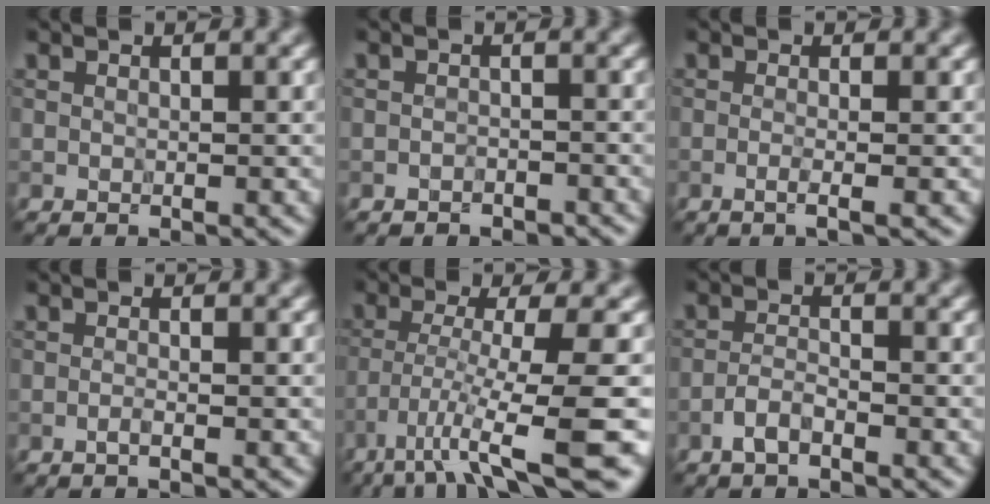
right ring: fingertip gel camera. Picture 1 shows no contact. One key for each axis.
{"total": 1.4, "fx": -1.3, "fy": 0.5, "fz": -0.1, "tx": 0.008, "ty": 0.005, "tz": -0.022}
{"total": 1.8, "fx": -0.3, "fy": 0.7, "fz": 1.7, "tx": -0.014, "ty": 0.000, "tz": -0.019}
{"total": 0.6, "fx": -0.4, "fy": 0.1, "fz": 0.4, "tx": -0.008, "ty": 0.002, "tz": -0.009}
{"total": 8.4, "fx": -4.3, "fy": 0.9, "fz": 7.1, "tx": -0.114, "ty": -0.005, "tz": -0.073}
{"total": 1.7, "fx": -1.2, "fy": 0.5, "fz": 1.1, "tx": -0.025, "ty": 0.007, "tz": -0.031}